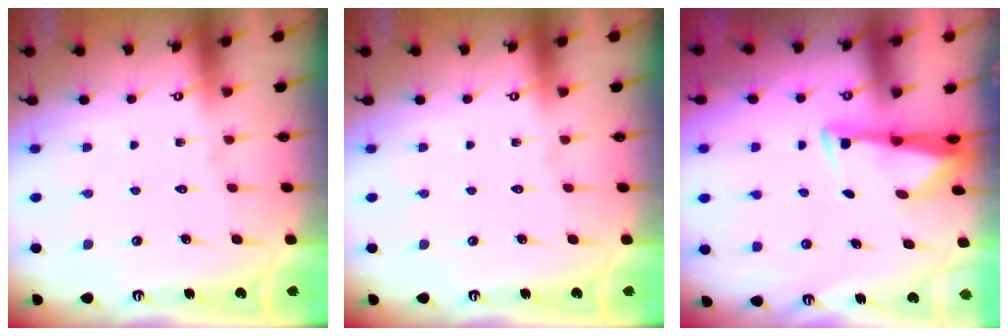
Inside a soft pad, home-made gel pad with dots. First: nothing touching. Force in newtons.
{"total": 0.0}
{"total": 3.1, "press": 3.0, "slide": 0.9}